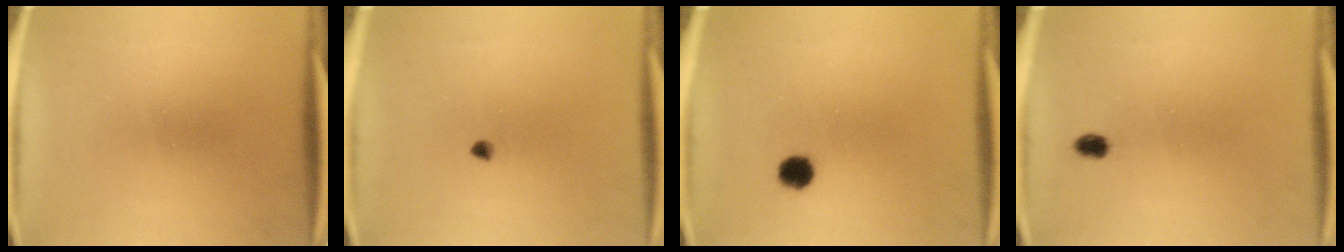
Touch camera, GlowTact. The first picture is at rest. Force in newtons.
{"total": 1.1}
{"total": 3.2}
{"total": 1.9}